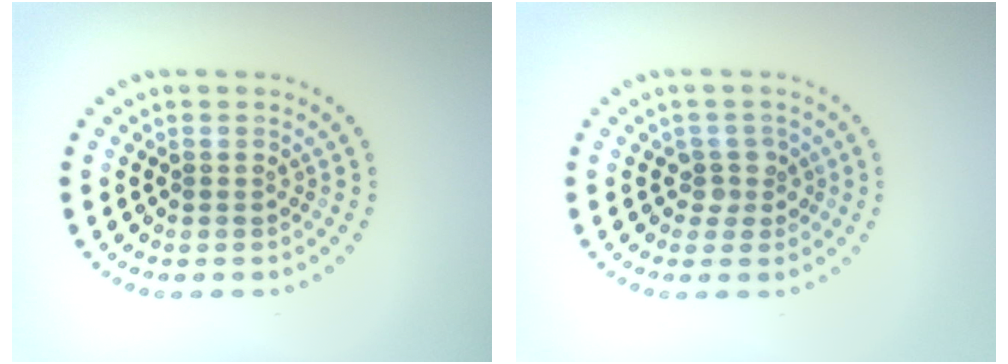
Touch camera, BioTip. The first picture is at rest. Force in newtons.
{"total": 1.9, "press": 1.3, "slide": 1.3}